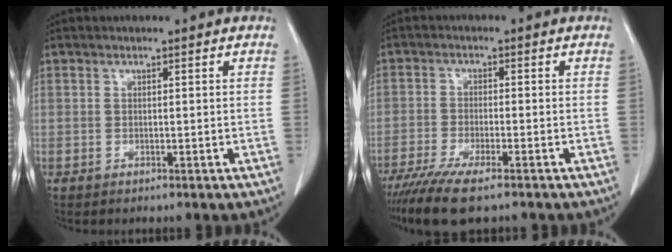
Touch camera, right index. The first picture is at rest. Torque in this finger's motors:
{"motor_torque": [1.09, -1.06, 0.44, 0.16]}